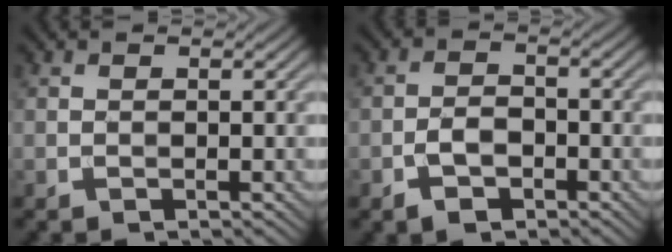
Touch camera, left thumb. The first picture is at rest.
{"total": 3.6, "force": [-2.0, 2.0, 2.2], "torque": [-0.036, 0.002, -0.041]}